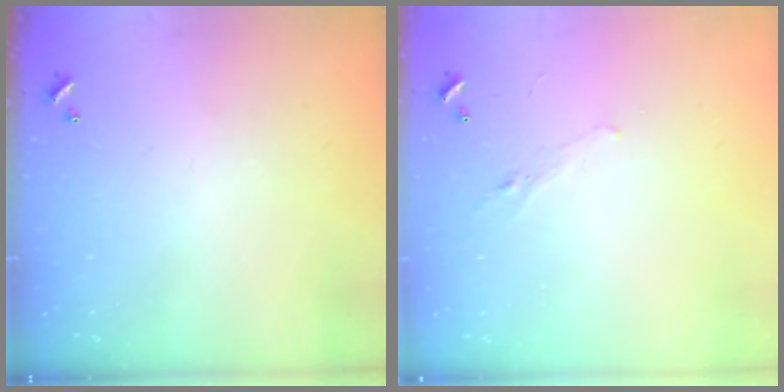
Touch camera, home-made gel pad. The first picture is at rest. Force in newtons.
{"total": 0.7, "press": 0.2, "slide": 0.6}